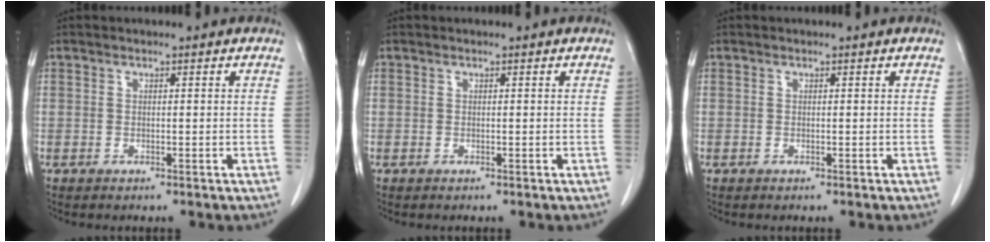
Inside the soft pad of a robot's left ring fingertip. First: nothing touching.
{"total": 0.0}
{"total": 0.0}